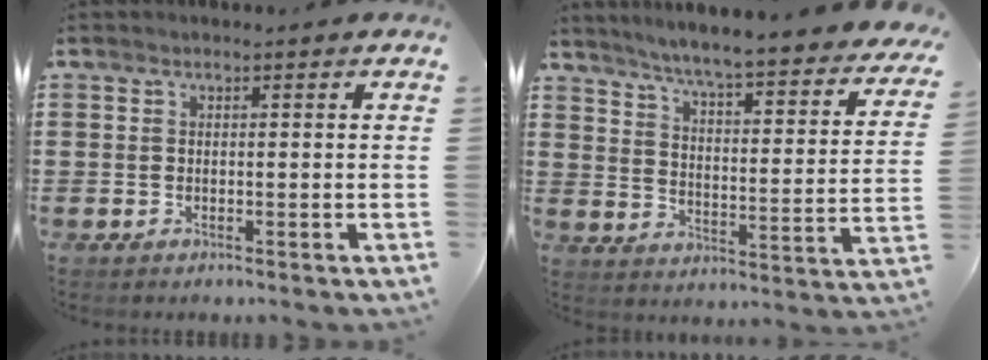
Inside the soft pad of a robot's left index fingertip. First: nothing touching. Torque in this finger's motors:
{"motor_torque": [0.62, 0.44, 1.05, 0.14]}